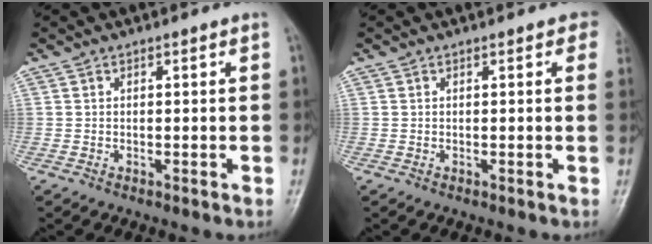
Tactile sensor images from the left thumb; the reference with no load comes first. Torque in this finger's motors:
{"motor_torque": [1.95, 1.55, 0.43, -0.01, 0.00]}